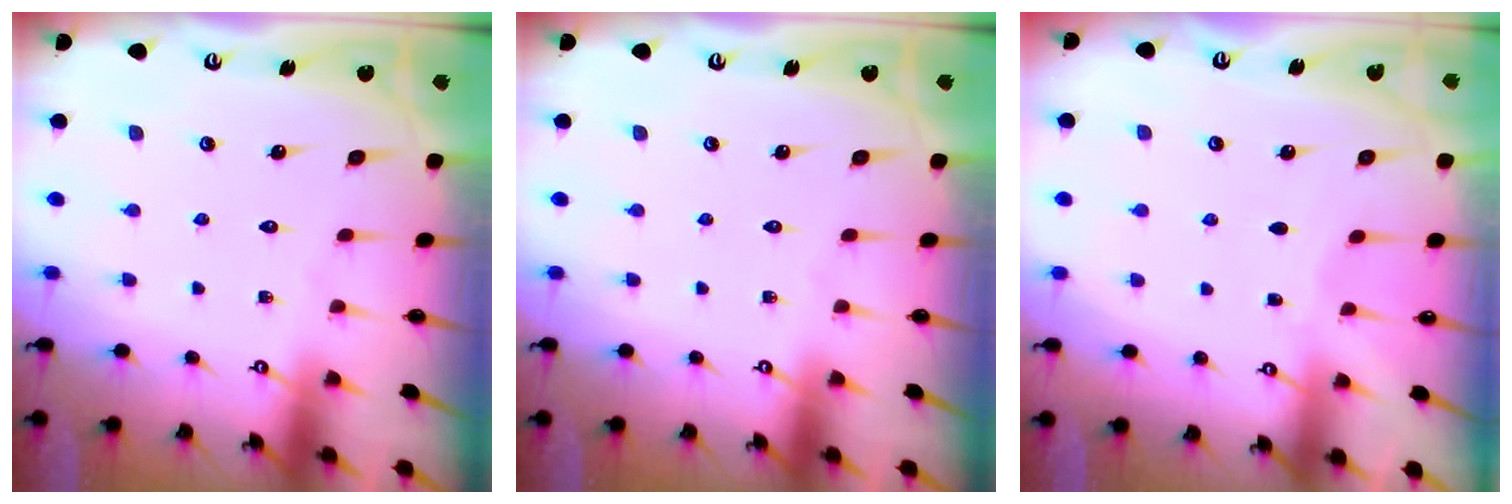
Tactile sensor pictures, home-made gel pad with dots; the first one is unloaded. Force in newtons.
{"total": 0.0}
{"total": 1.8, "press": 1.8, "slide": 0.3}